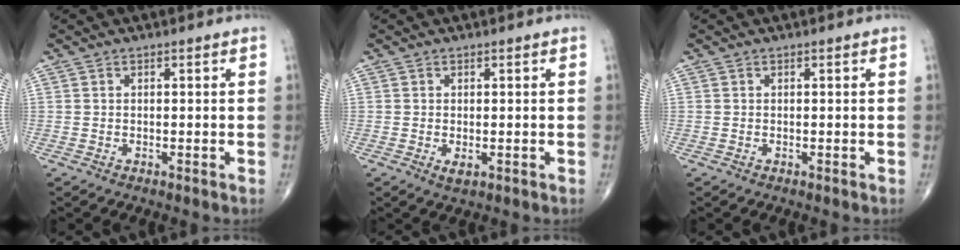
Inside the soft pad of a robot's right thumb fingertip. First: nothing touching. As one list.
[{"total": 1.6, "force": [-0.4, 0.7, 1.4], "torque": [-0.022, -0.004, -0.003]}, {"total": 0.0}]